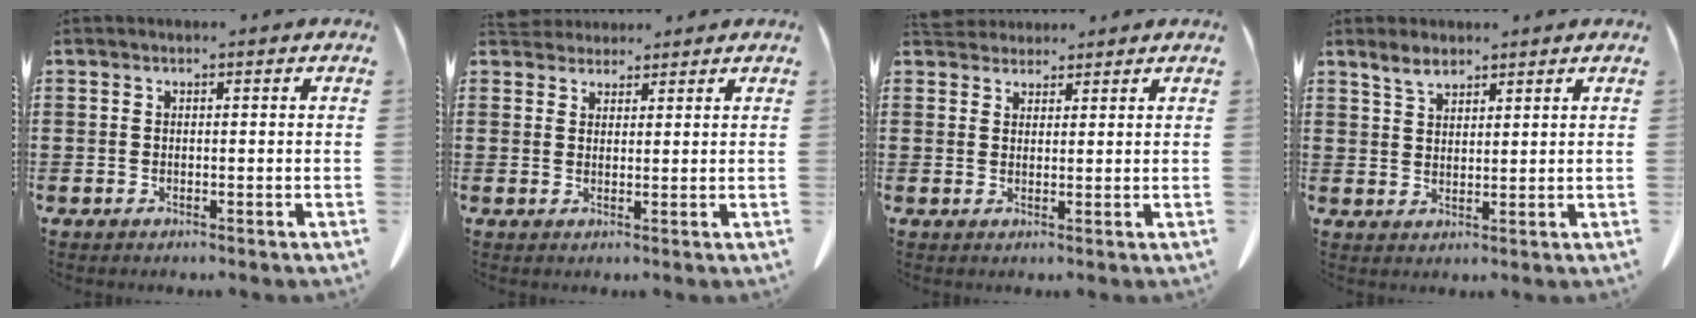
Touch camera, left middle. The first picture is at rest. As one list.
[{"total": 2.9, "force": [2.8, 0.9, 0.2], "torque": [-0.013, -0.002, 0.055]}, {"total": 3.2, "force": [3.0, 0.9, 0.4], "torque": [-0.016, -0.006, 0.059]}, {"total": 3.2, "force": [2.5, 1.3, 1.4], "torque": [-0.035, 0.002, 0.048]}]